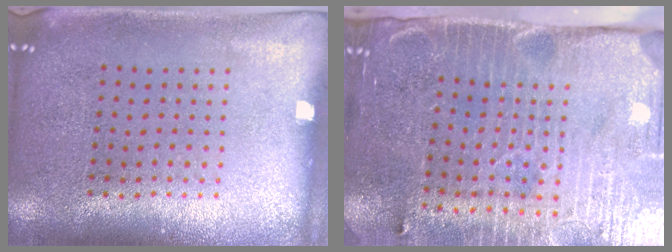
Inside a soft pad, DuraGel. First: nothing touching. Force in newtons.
{"total": 4.5, "press": 3.7, "slide": 2.6}